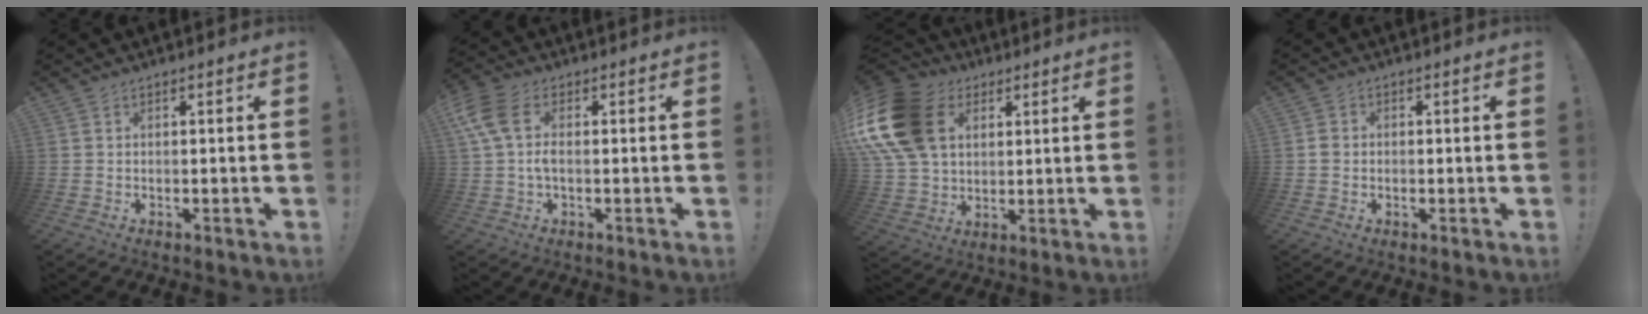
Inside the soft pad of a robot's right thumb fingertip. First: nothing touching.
{"total": 8.4, "force": [0.9, 4.6, 6.9], "torque": [-0.150, 0.000, 0.022]}
{"total": 22.8, "force": [6.6, 16.7, 14.1], "torque": [-0.271, -0.013, 0.125]}
{"total": 2.0, "force": [-0.4, 1.7, 0.9], "torque": [-0.022, 0.010, -0.007]}